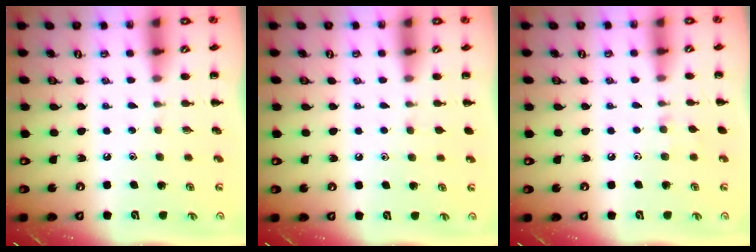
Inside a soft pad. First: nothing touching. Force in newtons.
{"total": 1.5, "press": 1.3, "slide": 0.7}
{"total": 4.4, "press": 4.1, "slide": 1.5}